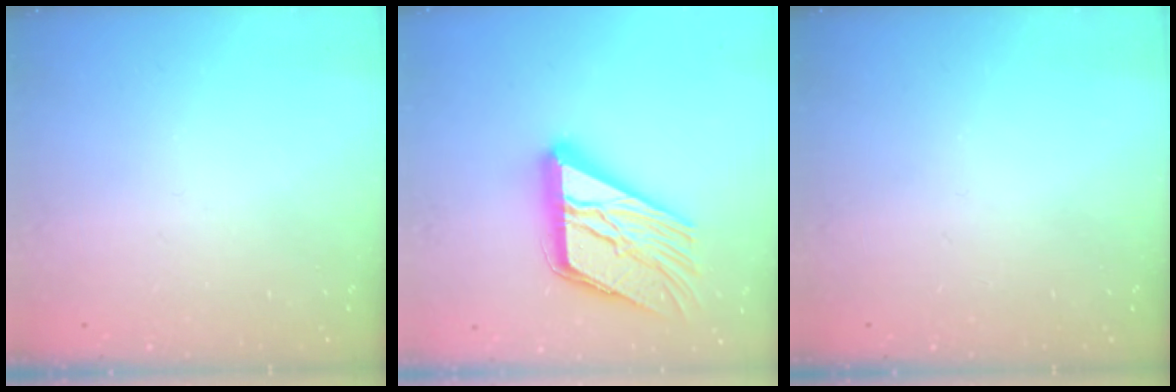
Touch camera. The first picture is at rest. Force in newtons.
{"total": 22.9, "press": 22.8, "slide": 2.3}
{"total": 0.0}